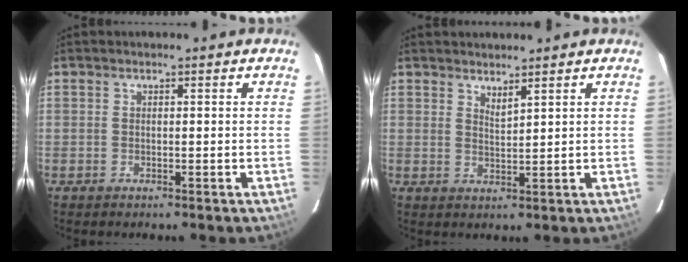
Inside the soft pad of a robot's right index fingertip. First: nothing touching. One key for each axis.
{"total": 2.3, "fx": 2.0, "fy": 0.0, "fz": 1.1, "tx": -0.019, "ty": -0.002, "tz": 0.034}